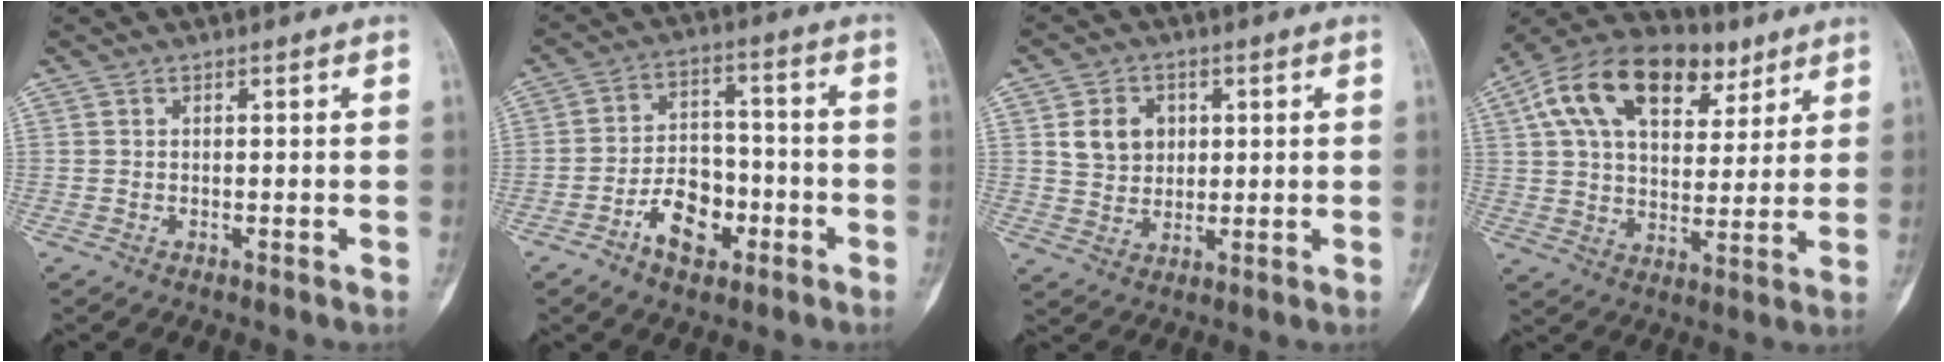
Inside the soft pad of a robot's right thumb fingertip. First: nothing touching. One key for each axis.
{"total": 9.8, "fx": -4.6, "fy": 6.3, "fz": 6.0, "tx": -0.071, "ty": 0.039, "tz": -0.078}
{"total": 7.1, "fx": 1.9, "fy": 5.8, "fz": 3.5, "tx": -0.032, "ty": -0.008, "tz": 0.038}
{"total": 21.1, "fx": 9.7, "fy": 12.5, "fz": 13.9, "tx": -0.219, "ty": 0.008, "tz": 0.162}